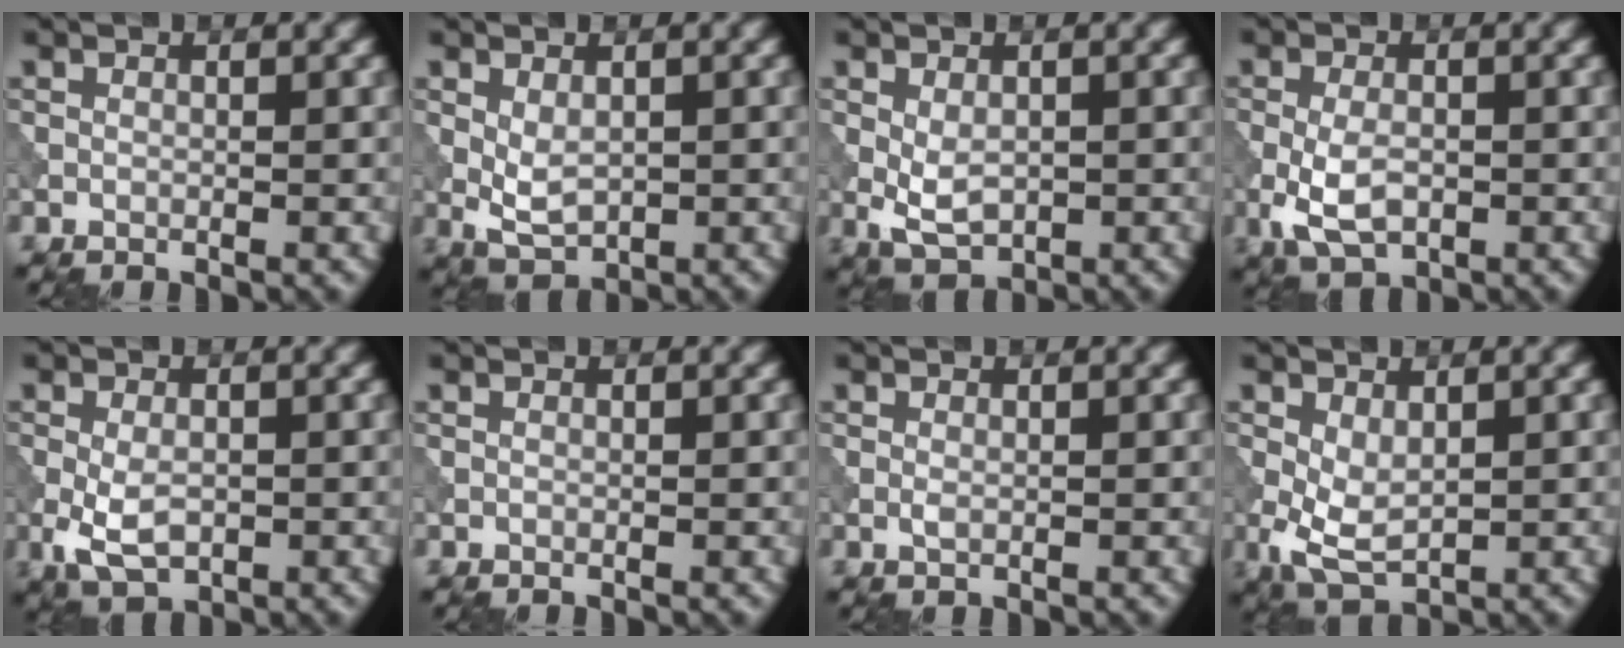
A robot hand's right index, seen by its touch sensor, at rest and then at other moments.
{"total": 2.8, "force": [0.2, 1.7, 2.3], "torque": [-0.047, -0.003, 0.008]}
{"total": 3.4, "force": [-0.3, 2.1, 2.7], "torque": [-0.055, -0.004, -0.003]}
{"total": 4.5, "force": [-1.3, 2.5, 3.5], "torque": [-0.076, -0.004, -0.026]}
{"total": 4.3, "force": [-1.1, 2.6, 3.3], "torque": [-0.070, -0.007, -0.021]}
{"total": 0.0}
{"total": 0.7, "force": [0.0, 0.4, 0.6], "torque": [-0.014, -0.003, 0.000]}
{"total": 3.8, "force": [0.0, 2.2, 3.1], "torque": [-0.074, -0.004, 0.004]}